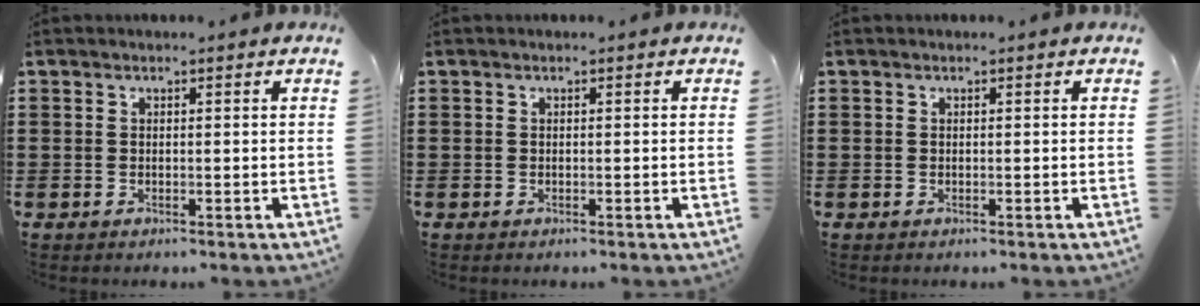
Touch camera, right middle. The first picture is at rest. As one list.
[{"total": 0.0}, {"total": 0.0}]